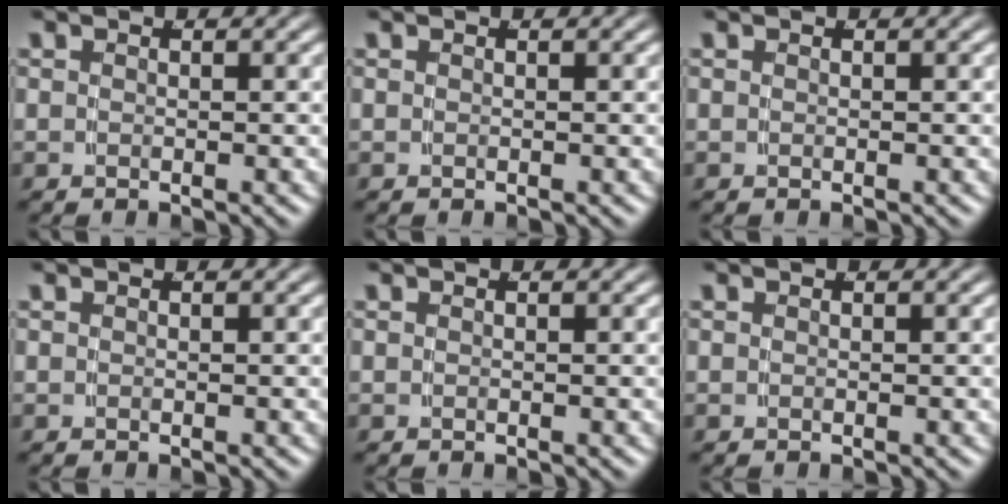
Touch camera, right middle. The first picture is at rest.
{"total": 0.0}
{"total": 0.0}
{"total": 0.0}
{"total": 0.0}
{"total": 0.0}